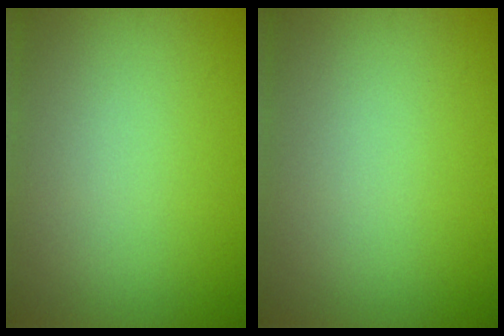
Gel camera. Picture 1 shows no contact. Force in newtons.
{"total": 0.0}